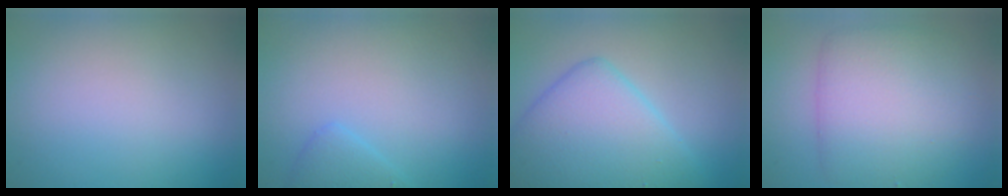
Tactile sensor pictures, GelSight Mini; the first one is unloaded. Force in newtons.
{"total": 1.5, "press": 1.5, "slide": 0.2}
{"total": 7.9, "press": 7.9, "slide": 0.2}
{"total": 7.0, "press": 7.0, "slide": 0.1}